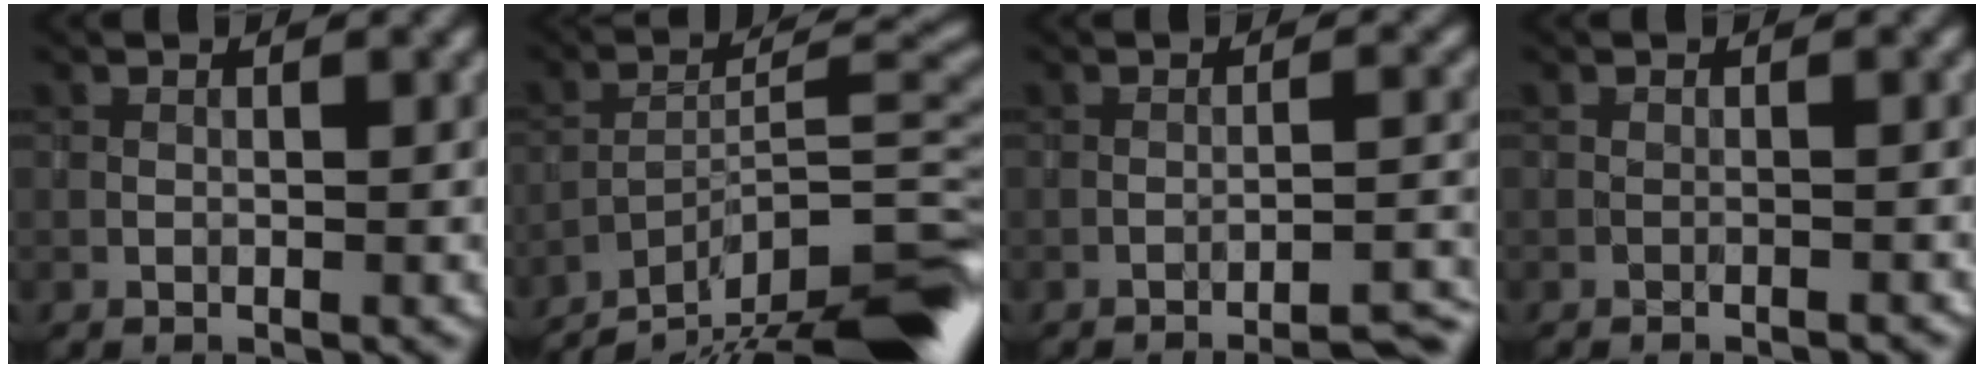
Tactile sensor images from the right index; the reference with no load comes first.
{"total": 12.0, "force": [-9.6, 2.3, 6.9], "torque": [-0.110, 0.016, -0.152]}
{"total": 4.4, "force": [-3.8, 0.4, 2.3], "torque": [-0.024, 0.014, -0.050]}
{"total": 1.4, "force": [-1.3, -0.1, 0.2], "torque": [0.000, 0.012, -0.015]}